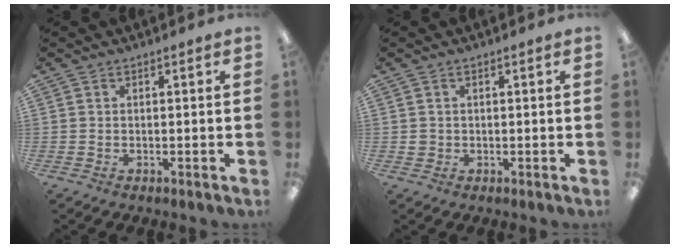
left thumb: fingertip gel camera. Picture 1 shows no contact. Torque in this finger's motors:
{"motor_torque": [-0.12, 0.29, 0.17, -0.13, -0.02]}